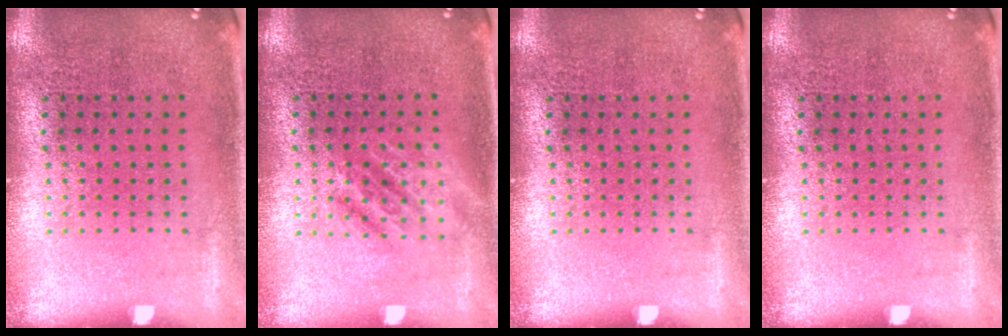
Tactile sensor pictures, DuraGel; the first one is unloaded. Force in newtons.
{"total": 1.0, "press": 1.0, "slide": 0.2}
{"total": 0.0}
{"total": 0.0}